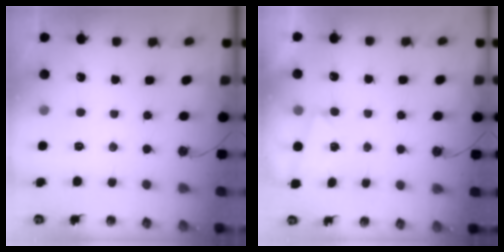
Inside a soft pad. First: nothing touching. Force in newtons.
{"total": 1.0, "press": 0.9, "slide": 0.4}